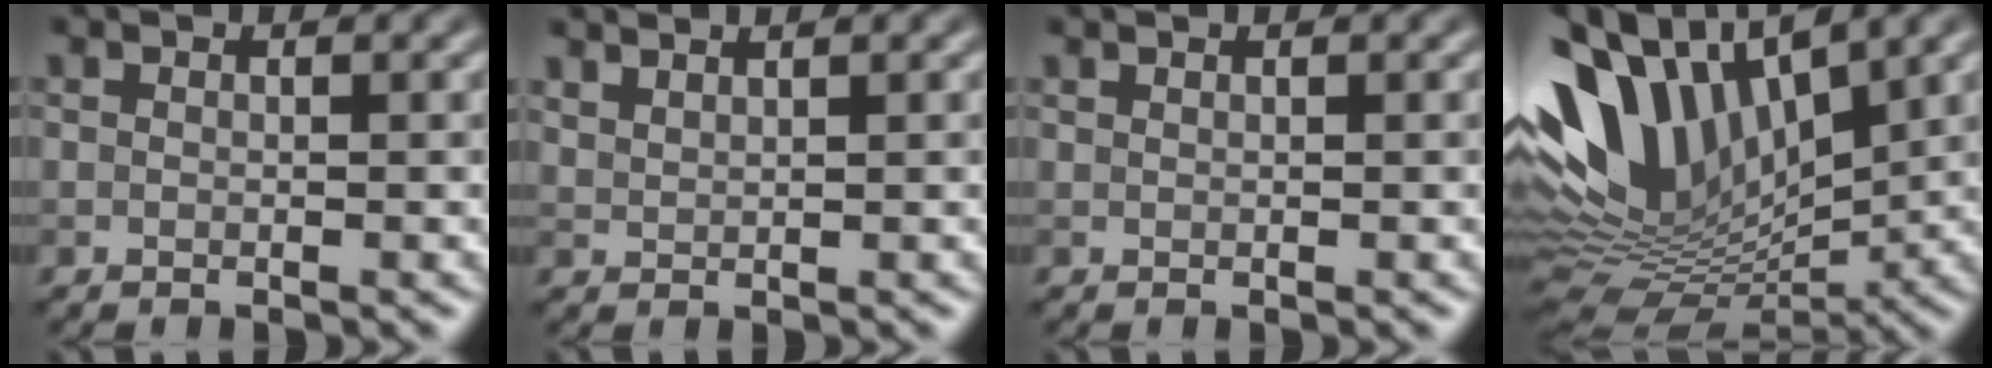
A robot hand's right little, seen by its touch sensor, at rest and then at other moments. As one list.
[{"total": 1.8, "force": [1.7, 0.4, 0.6], "torque": [-0.004, 0.001, 0.023]}, {"total": 0.0}, {"total": 13.8, "force": [4.8, 7.7, 10.4], "torque": [-0.235, 0.020, 0.082]}]